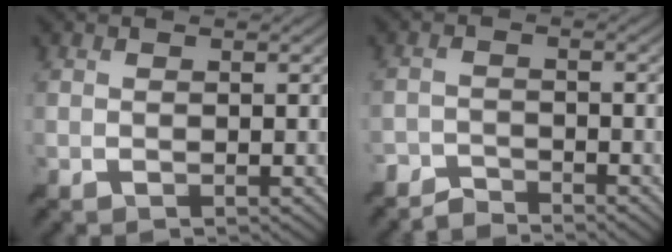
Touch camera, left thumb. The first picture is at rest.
{"total": 3.0, "force": [-3.0, 0.6, 0.1], "torque": [0.006, 0.000, -0.061]}